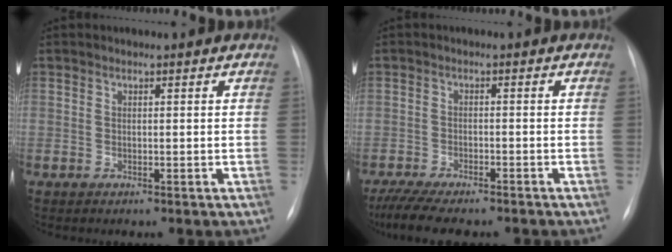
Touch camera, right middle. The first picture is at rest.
{"total": 10.7, "force": [-9.1, 2.1, 5.3], "torque": [-0.083, -0.009, -0.135]}